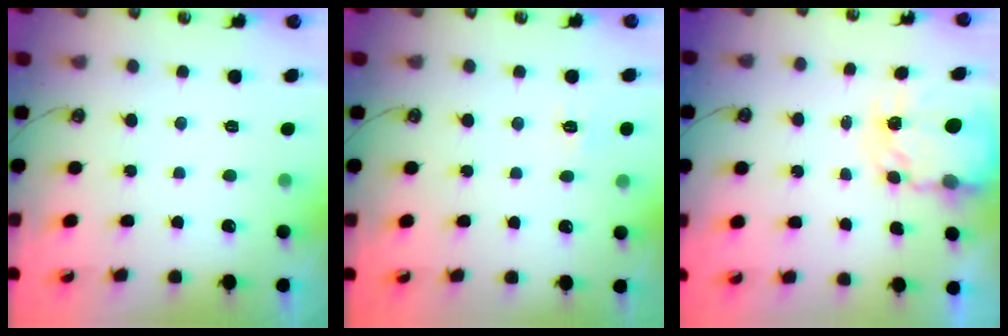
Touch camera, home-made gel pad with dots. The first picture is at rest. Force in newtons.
{"total": 5.1, "press": 5.0, "slide": 0.6}
{"total": 4.4, "press": 4.4, "slide": 0.2}